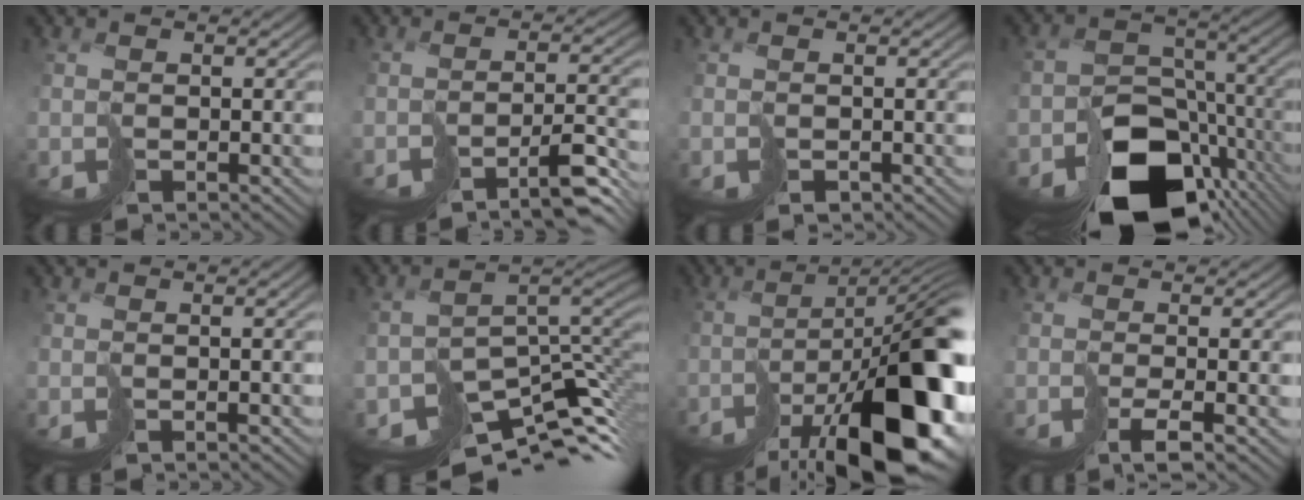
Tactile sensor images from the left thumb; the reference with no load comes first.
{"total": 4.7, "force": [-3.6, 0.1, 2.9], "torque": [-0.030, 0.004, -0.059]}
{"total": 0.9, "force": [-0.5, 0.7, 0.2], "torque": [0.001, -0.001, -0.008]}
{"total": 15.2, "force": [-9.3, 9.6, 7.2], "torque": [-0.128, -0.038, -0.130]}
{"total": 1.5, "force": [-0.3, -0.1, 1.5], "torque": [-0.018, 0.000, 0.003]}
{"total": 9.2, "force": [-5.2, 4.8, 5.9], "torque": [-0.111, -0.034, -0.057]}
{"total": 18.4, "force": [-9.4, 5.5, 14.8], "torque": [-0.197, -0.012, -0.143]}
{"total": 2.9, "force": [-1.3, -0.3, 2.6], "torque": [-0.029, 0.005, -0.019]}